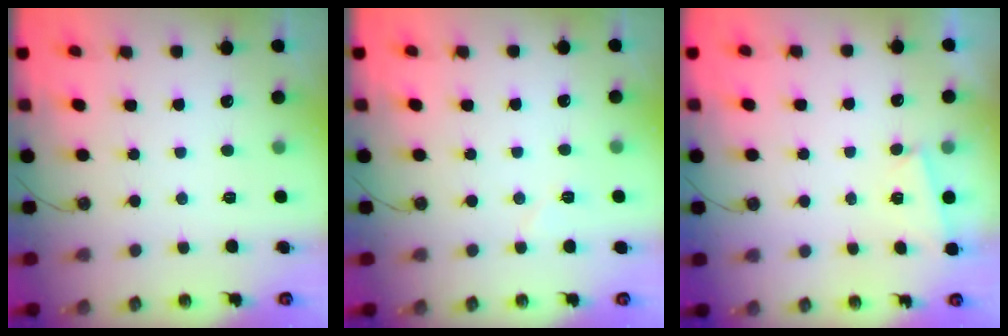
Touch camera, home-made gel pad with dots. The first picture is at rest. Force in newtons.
{"total": 4.1, "press": 3.7, "slide": 1.6}
{"total": 1.7, "press": 1.3, "slide": 1.0}